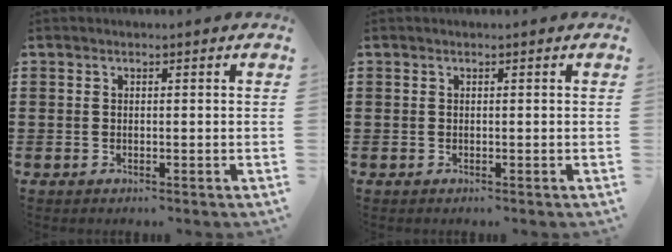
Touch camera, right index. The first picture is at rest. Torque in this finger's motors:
{"motor_torque": [1.26, 0.88, 0.03, 0.01]}